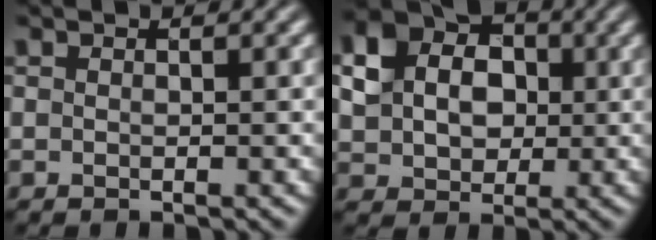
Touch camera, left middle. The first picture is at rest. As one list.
[{"total": 7.9, "force": [1.6, 6.3, 4.5], "torque": [-0.101, 0.023, 0.019]}]